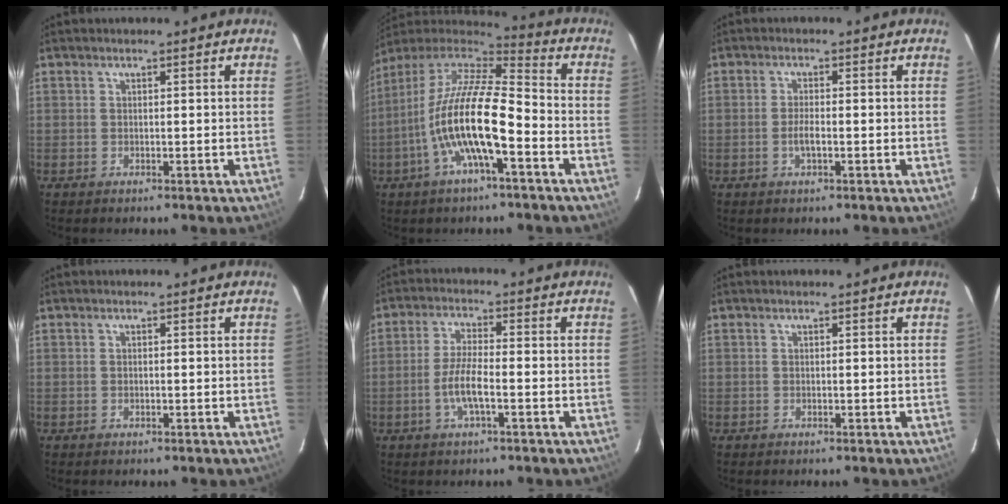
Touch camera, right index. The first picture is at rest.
{"total": 17.3, "force": [-5.7, 4.2, 15.7], "torque": [-0.291, -0.015, -0.114]}
{"total": 2.3, "force": [-0.8, 0.7, 2.1], "torque": [-0.043, -0.002, -0.016]}
{"total": 0.0}
{"total": 5.8, "force": [-2.1, 1.1, 5.3], "torque": [-0.110, -0.002, -0.043]}
{"total": 0.0}